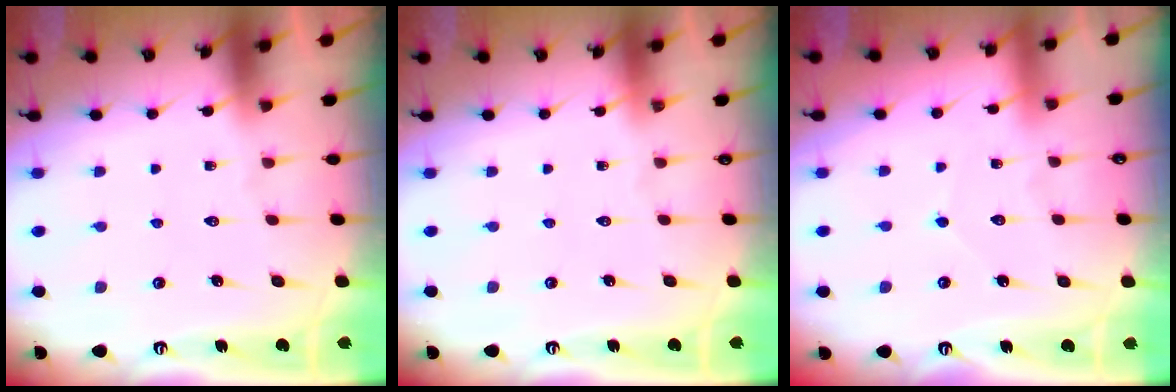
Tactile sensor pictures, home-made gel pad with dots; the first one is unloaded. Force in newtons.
{"total": 0.0}
{"total": 3.5, "press": 3.5, "slide": 0.4}